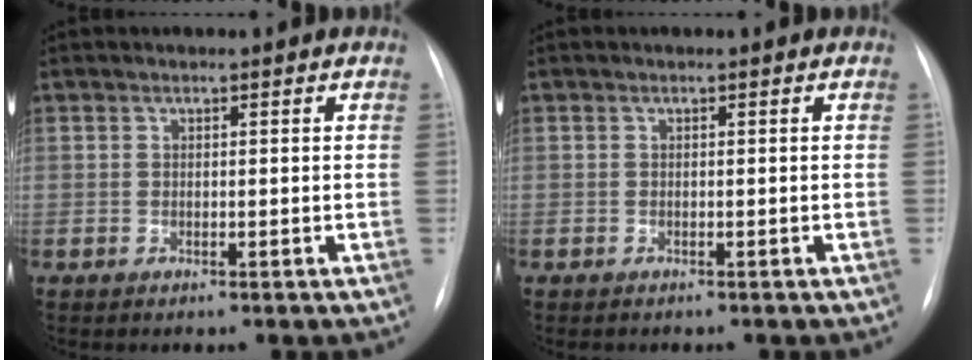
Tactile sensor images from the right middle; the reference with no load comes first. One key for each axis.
{"total": 0.0}